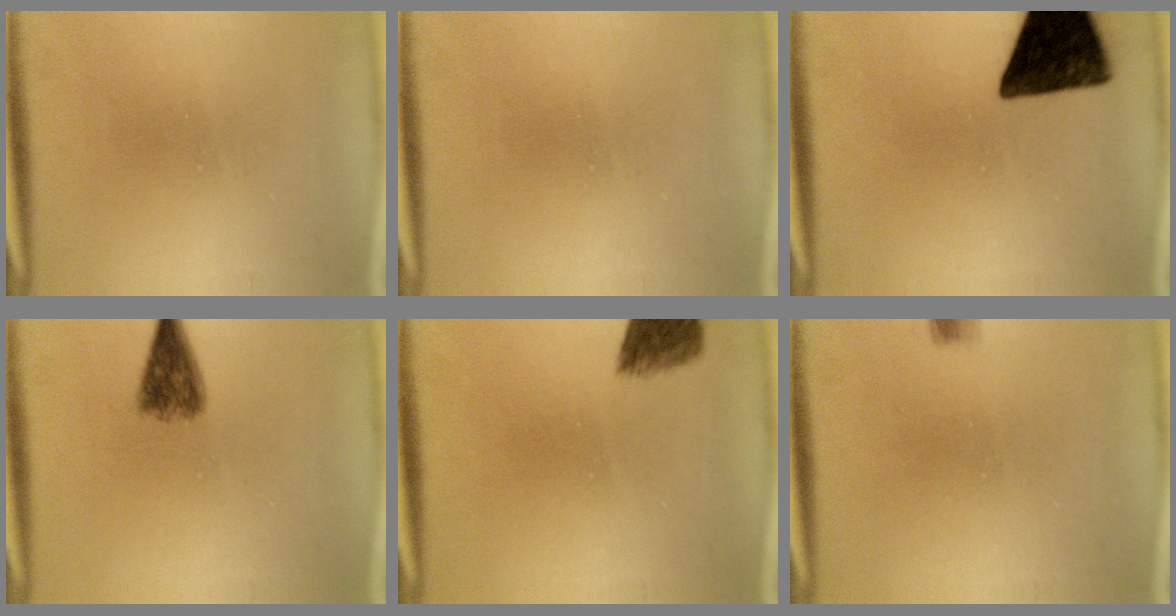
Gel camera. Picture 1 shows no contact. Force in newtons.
{"total": 0.0}
{"total": 13.0}
{"total": 4.8}
{"total": 5.2}
{"total": 1.6}